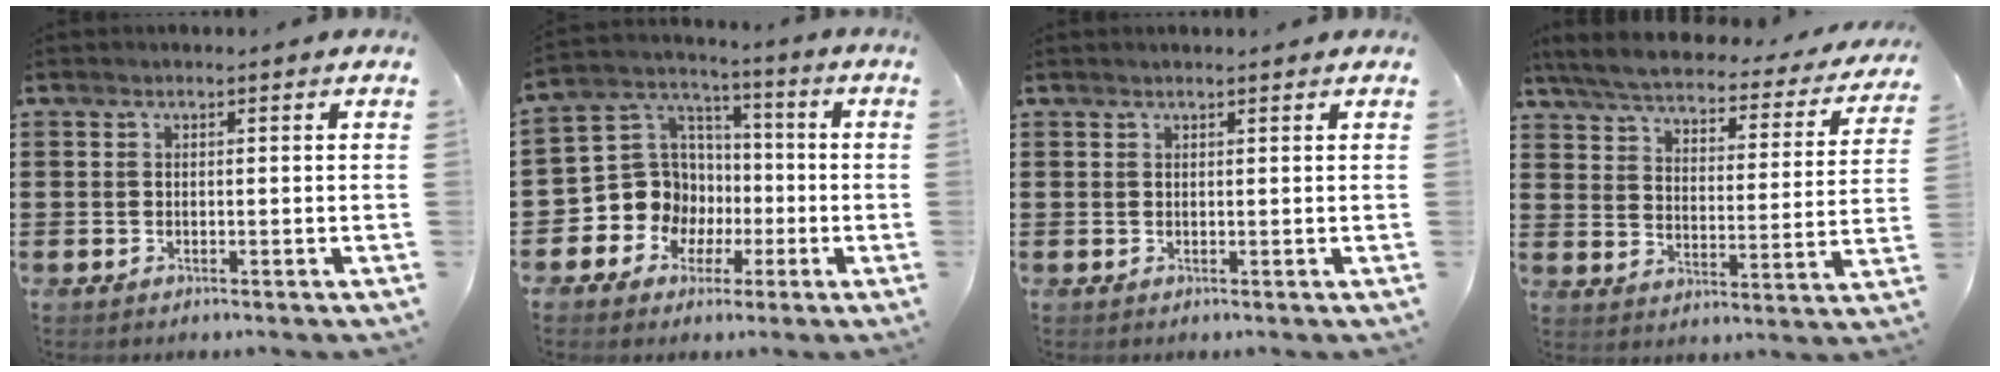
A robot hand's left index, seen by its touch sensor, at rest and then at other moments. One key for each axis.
{"total": 10.5, "fx": -2.0, "fy": 9.9, "fz": 2.7, "tx": -0.109, "ty": 0.004, "tz": -0.032}
{"total": 0.7, "fx": 0.6, "fy": 0.0, "fz": 0.4, "tx": -0.008, "ty": -0.001, "tz": 0.011}
{"total": 4.8, "fx": 4.4, "fy": 0.6, "fz": 1.9, "tx": -0.059, "ty": -0.029, "tz": 0.070}